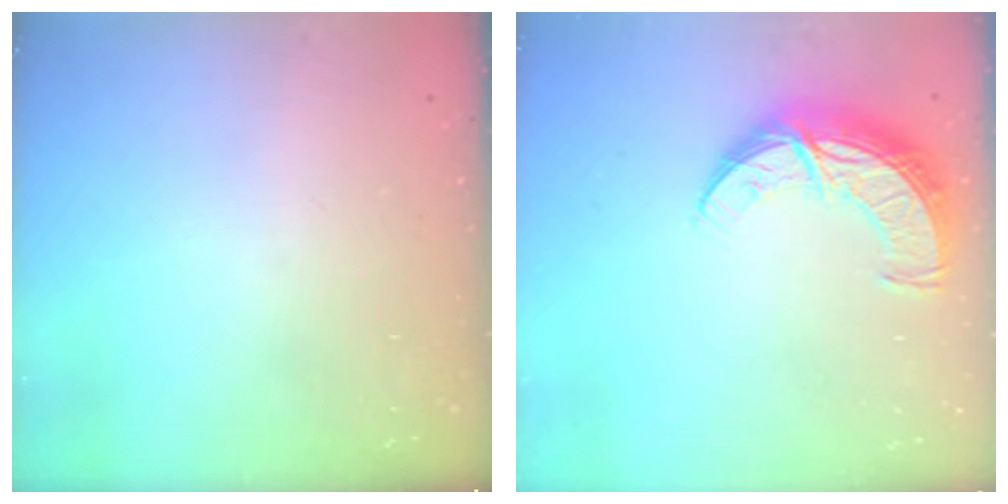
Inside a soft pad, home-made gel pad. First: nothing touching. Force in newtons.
{"total": 10.6, "press": 10.6, "slide": 0.9}